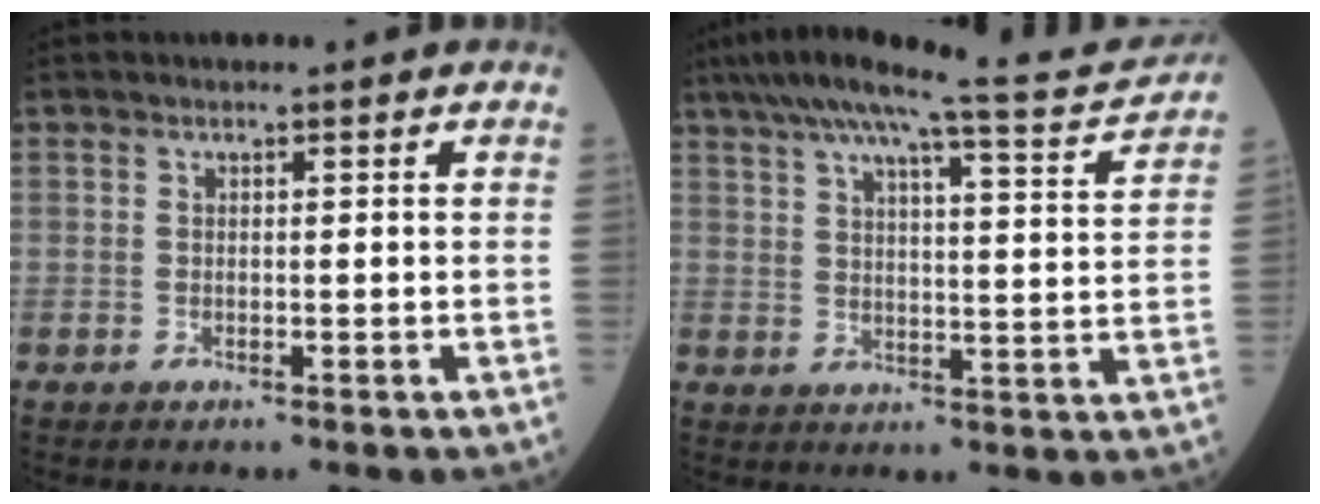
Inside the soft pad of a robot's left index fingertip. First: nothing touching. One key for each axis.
{"total": 14.8, "fx": 13.3, "fy": -0.2, "fz": 6.6, "tx": -0.112, "ty": -0.016, "tz": 0.175}